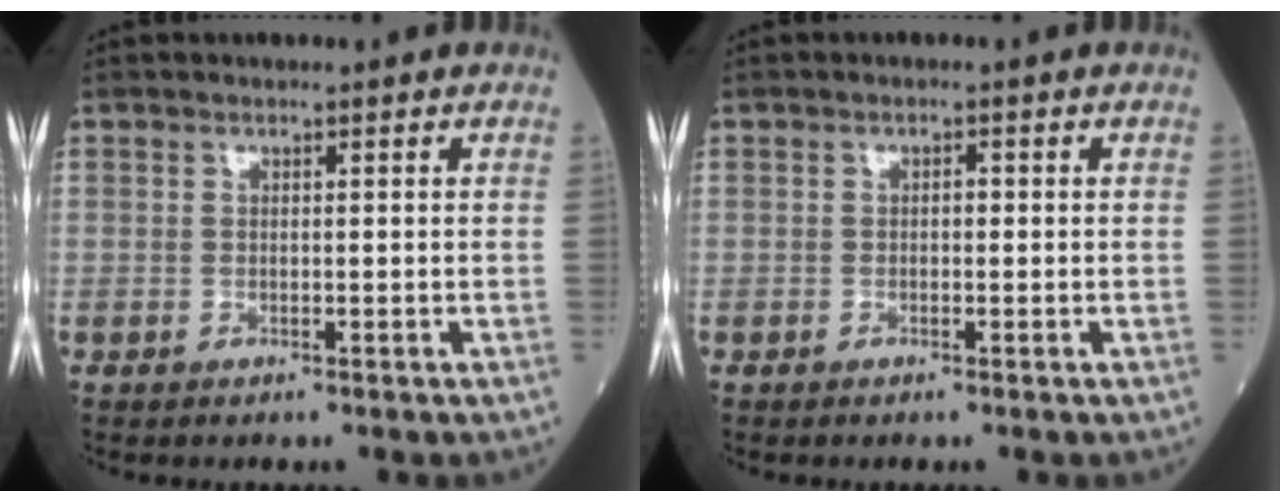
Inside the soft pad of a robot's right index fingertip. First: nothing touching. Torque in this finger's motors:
{"motor_torque": [0.11, -0.04, 0.14, 0.03]}